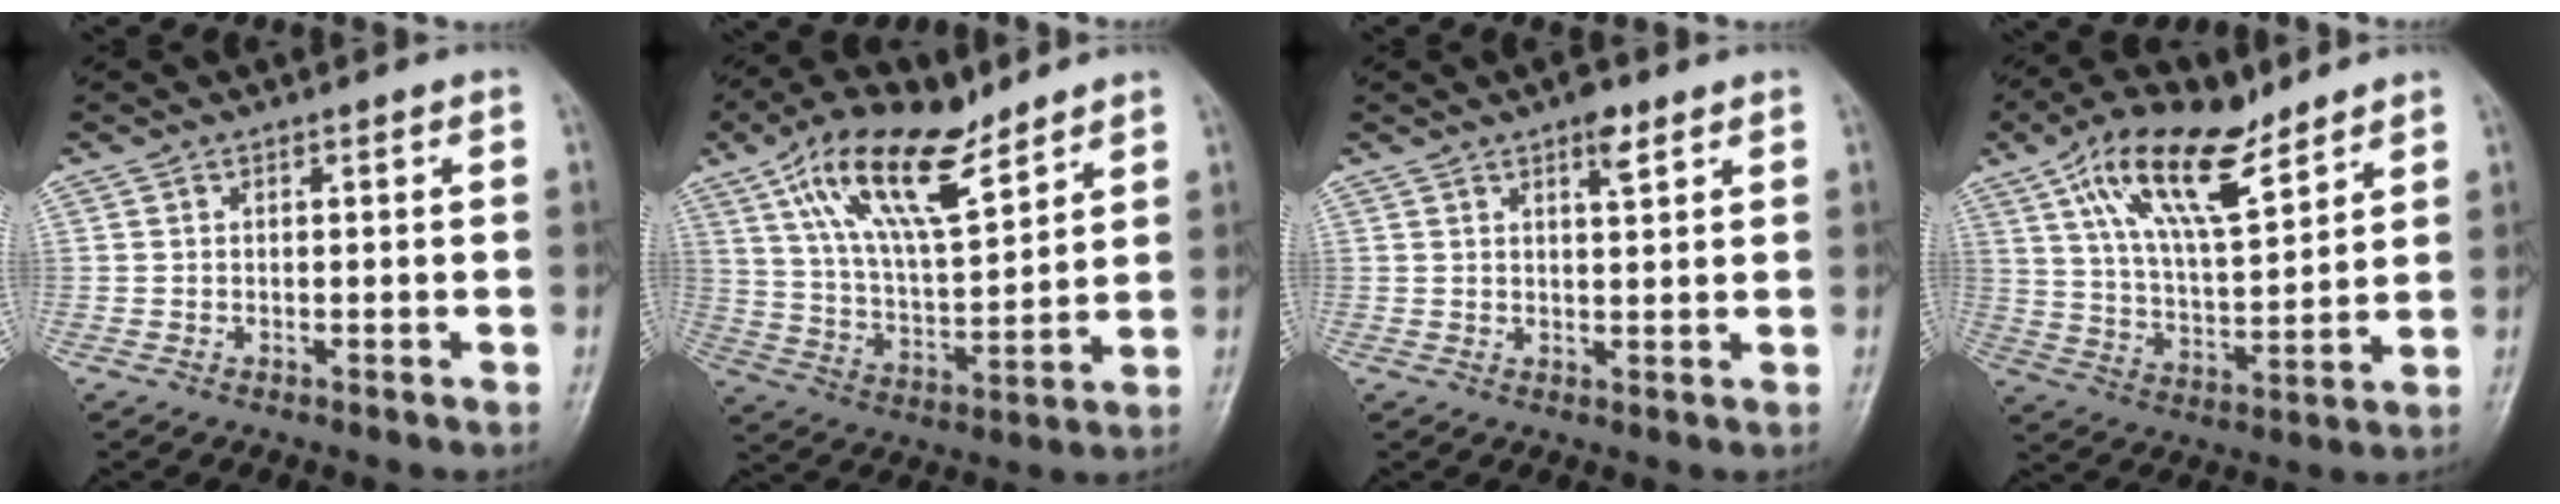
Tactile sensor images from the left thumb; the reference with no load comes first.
{"total": 17.4, "force": [10.7, 6.8, 12.0], "torque": [-0.194, -0.039, 0.203]}
{"total": 3.7, "force": [2.3, 1.2, 2.6], "torque": [-0.033, -0.009, 0.034]}
{"total": 16.7, "force": [10.0, 6.7, 11.5], "torque": [-0.182, -0.037, 0.187]}